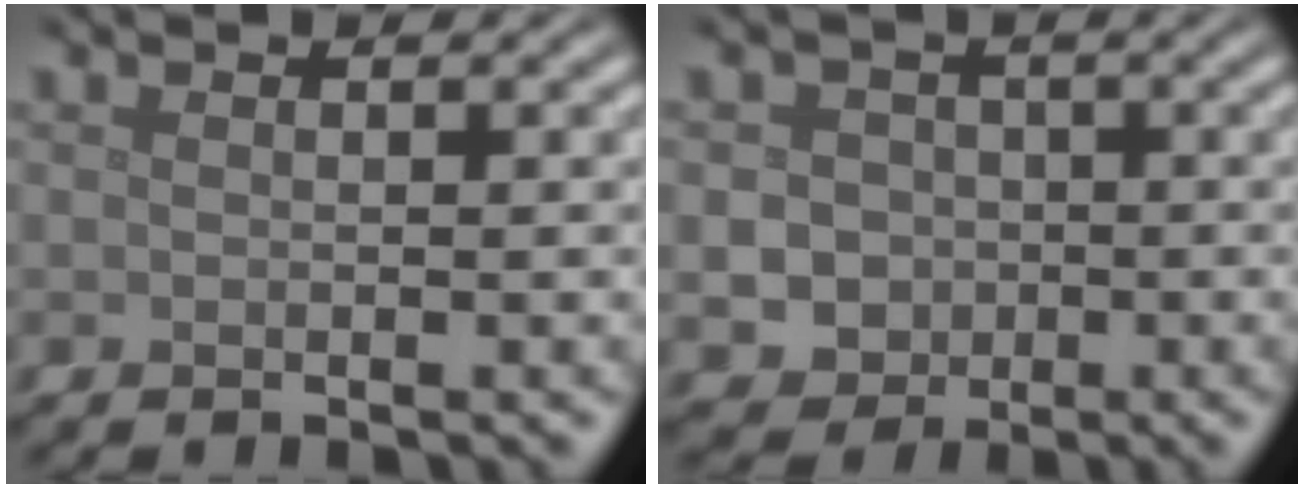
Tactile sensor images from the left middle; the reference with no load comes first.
{"total": 3.8, "force": [-0.7, 3.6, 1.0], "torque": [0.003, 0.008, -0.026]}